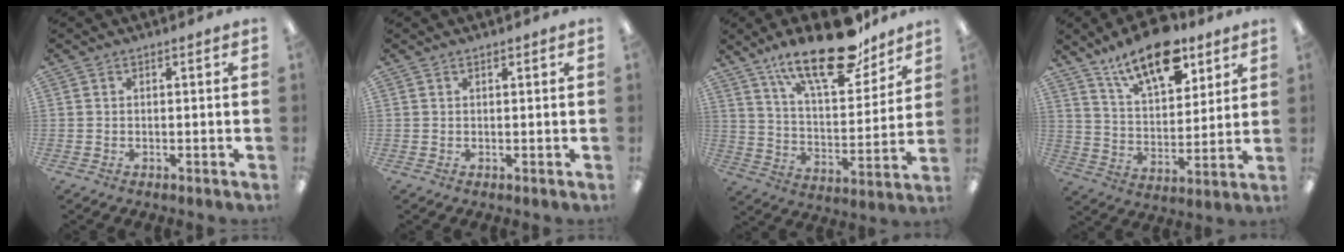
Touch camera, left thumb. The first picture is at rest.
{"total": 0.5, "force": [0.4, 0.1, 0.2], "torque": [-0.004, 0.001, 0.008]}
{"total": 21.8, "force": [15.5, 7.9, 13.2], "torque": [-0.207, -0.089, 0.261]}
{"total": 16.7, "force": [11.4, 7.6, 9.6], "torque": [-0.147, -0.057, 0.195]}